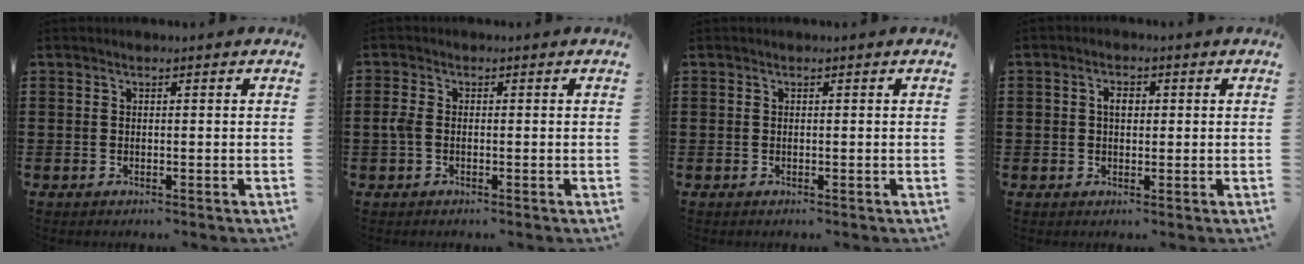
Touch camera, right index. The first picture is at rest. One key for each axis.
{"total": 1.9, "fx": -0.4, "fy": 1.1, "fz": 1.5, "tx": -0.046, "ty": -0.002, "tz": -0.013}
{"total": 0.0}
{"total": 2.4, "fx": 0.3, "fy": 1.5, "fz": 1.8, "tx": -0.036, "ty": 0.010, "tz": 0.005}